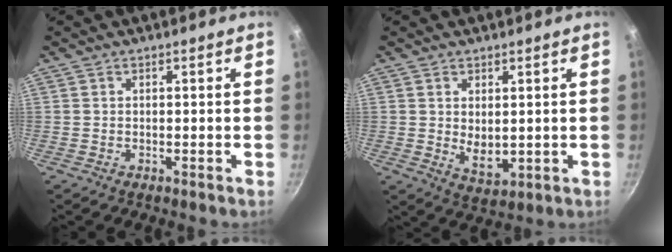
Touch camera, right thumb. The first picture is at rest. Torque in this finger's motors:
{"motor_torque": [-0.22, 0.49, 0.56, 0.28, 0.11]}